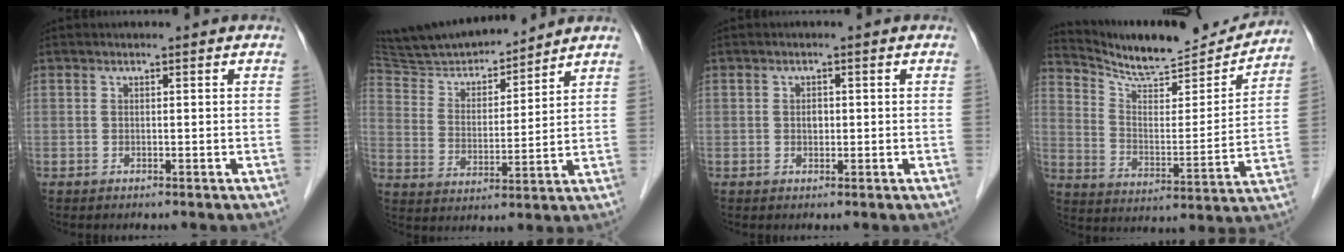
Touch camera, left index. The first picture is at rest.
{"total": 14.2, "force": [13.4, 2.2, 4.2], "torque": [-0.073, 0.004, 0.236]}
{"total": 1.2, "force": [0.0, 0.8, 0.8], "torque": [-0.013, 0.000, -0.002]}
{"total": 17.7, "force": [17.0, 2.0, 4.4], "torque": [-0.080, -0.035, 0.256]}